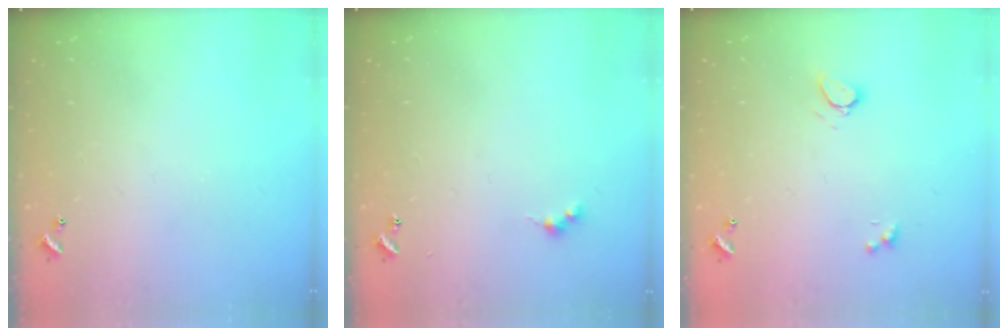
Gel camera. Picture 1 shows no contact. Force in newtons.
{"total": 2.7, "press": 2.6, "slide": 0.5}
{"total": 1.6, "press": 1.4, "slide": 0.6}